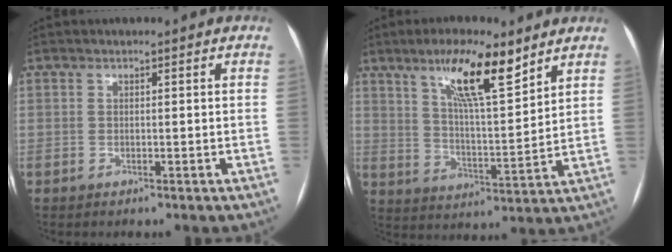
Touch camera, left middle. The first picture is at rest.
{"total": 12.4, "force": [8.0, 2.0, 9.2], "torque": [-0.162, 0.002, 0.139]}